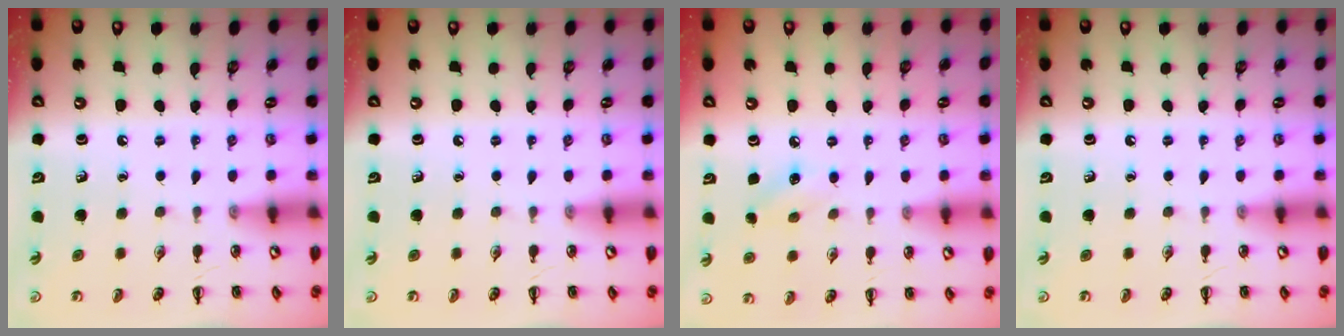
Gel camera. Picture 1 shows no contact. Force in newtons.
{"total": 0.0}
{"total": 5.2, "press": 5.0, "slide": 1.4}
{"total": 0.0}